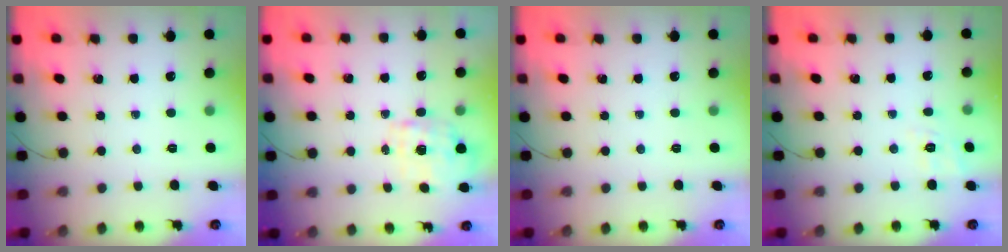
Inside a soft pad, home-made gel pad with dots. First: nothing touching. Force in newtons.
{"total": 1.7, "press": 1.6, "slide": 0.6}
{"total": 0.0}
{"total": 2.0, "press": 0.4, "slide": 2.0}